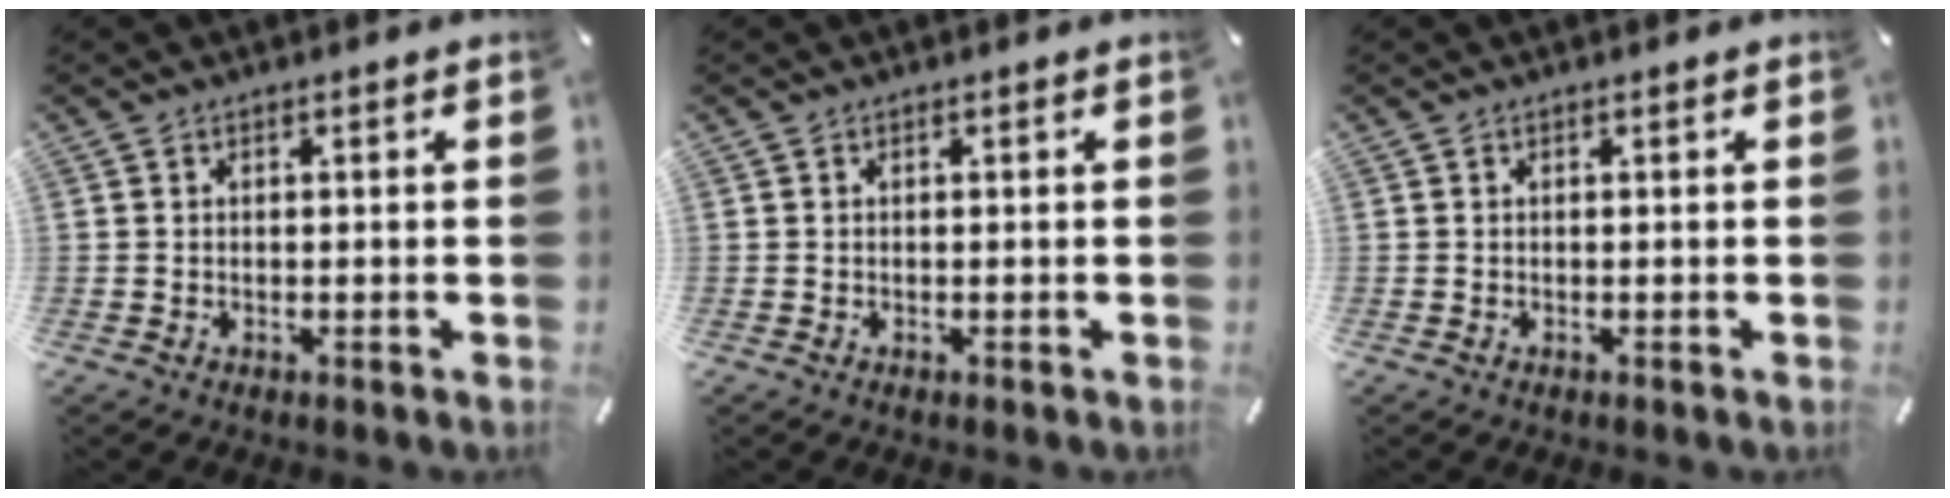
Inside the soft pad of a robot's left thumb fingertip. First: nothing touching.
{"total": 0.0}
{"total": 0.0}